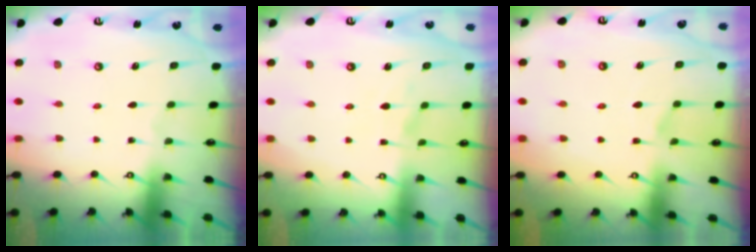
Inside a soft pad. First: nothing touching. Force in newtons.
{"total": 3.9, "press": 3.7, "slide": 1.1}
{"total": 2.2, "press": 1.9, "slide": 1.1}